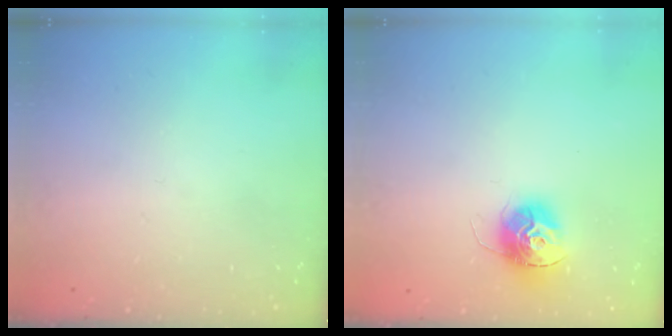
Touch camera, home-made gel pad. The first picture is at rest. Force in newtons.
{"total": 13.6, "press": 13.5, "slide": 1.3}